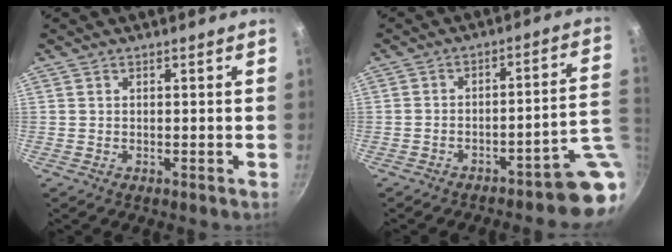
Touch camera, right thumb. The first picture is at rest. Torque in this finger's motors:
{"motor_torque": [2.68, 0.43, 1.37, -0.61, 0.08]}